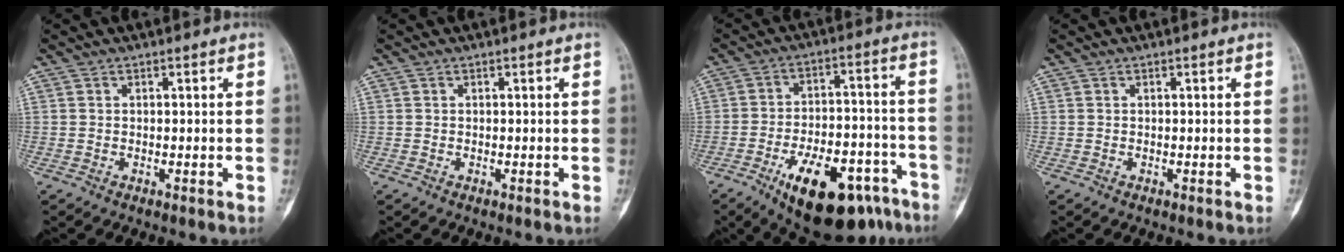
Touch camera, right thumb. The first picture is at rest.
{"total": 0.0}
{"total": 20.7, "force": [-11.9, 9.1, 14.3], "torque": [-0.173, 0.066, -0.173]}
{"total": 0.0}